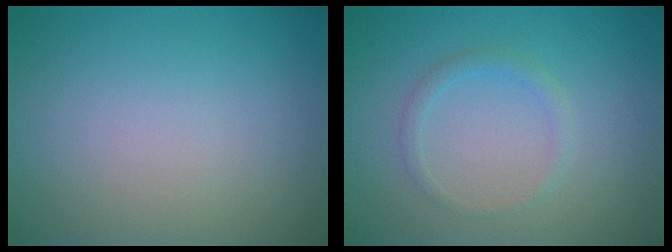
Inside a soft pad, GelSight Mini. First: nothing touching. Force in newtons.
{"total": 1.2, "press": 1.2, "slide": 0.0}